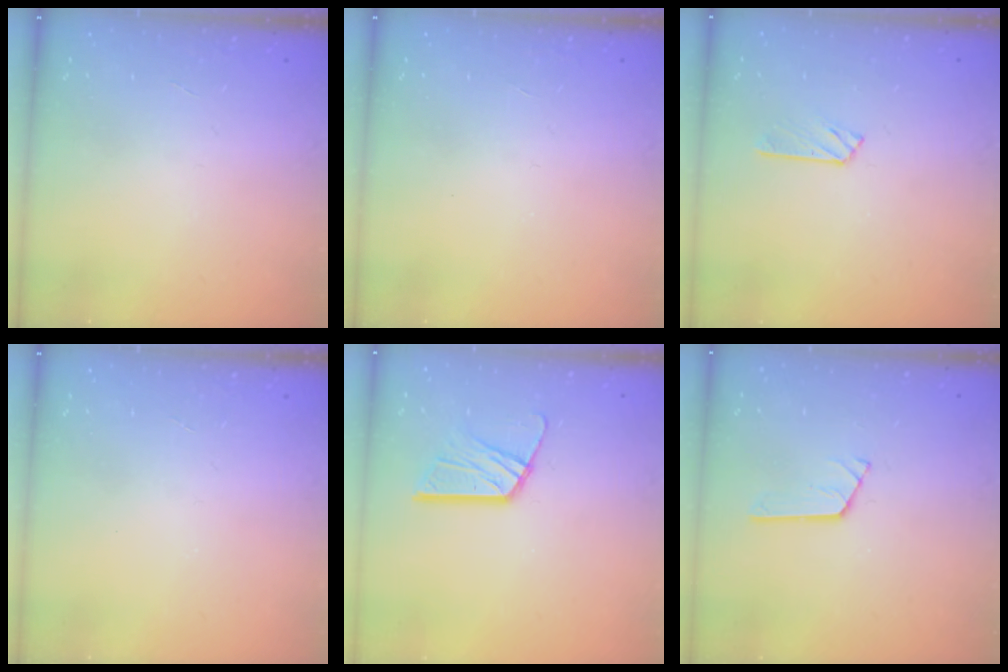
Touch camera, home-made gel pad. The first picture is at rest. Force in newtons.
{"total": 0.0}
{"total": 3.5, "press": 3.4, "slide": 0.5}
{"total": 0.0}
{"total": 11.5, "press": 11.5, "slide": 1.2}
{"total": 2.9, "press": 2.9, "slide": 0.2}